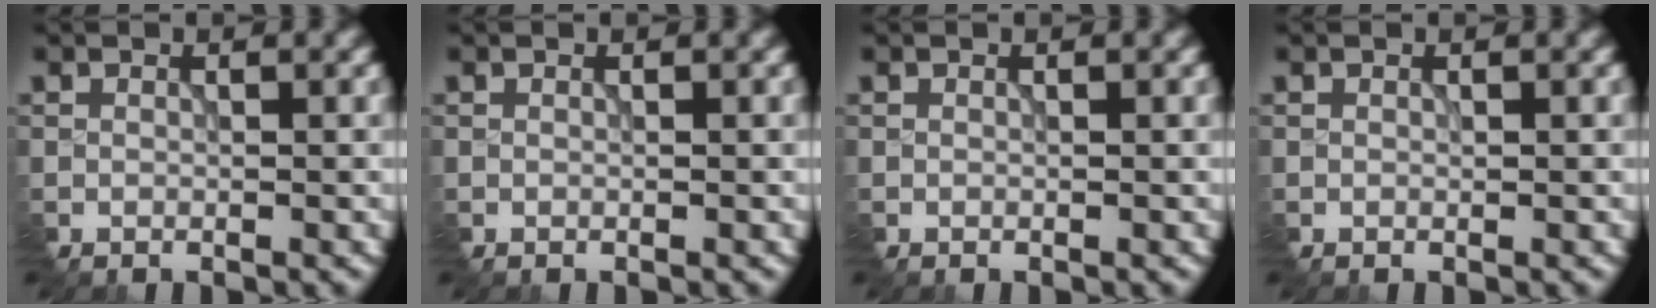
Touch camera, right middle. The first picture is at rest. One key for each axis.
{"total": 0.0}
{"total": 0.0}
{"total": 0.0}